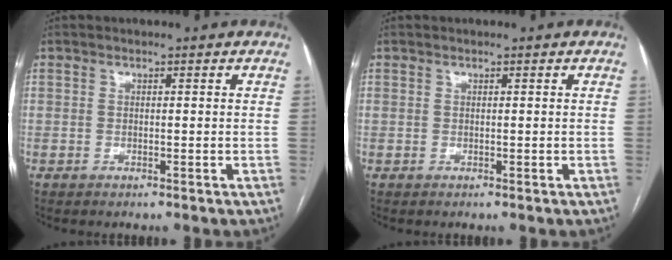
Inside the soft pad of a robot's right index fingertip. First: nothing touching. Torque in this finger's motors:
{"motor_torque": [0.00, 0.00, 0.00, 0.00]}